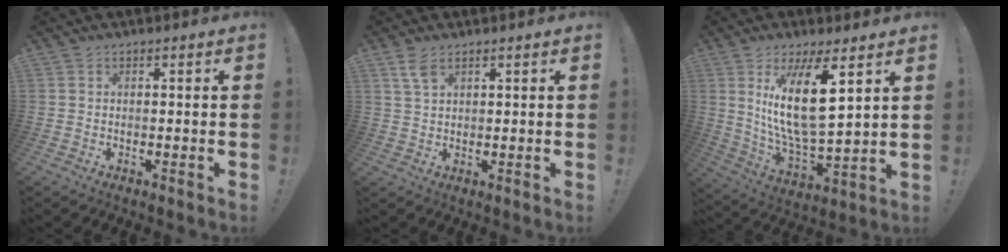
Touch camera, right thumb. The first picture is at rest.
{"total": 4.2, "force": [2.6, 1.8, 2.8], "torque": [-0.044, -0.011, 0.046]}
{"total": 17.2, "force": [7.0, 5.2, 14.9], "torque": [-0.283, -0.044, 0.106]}